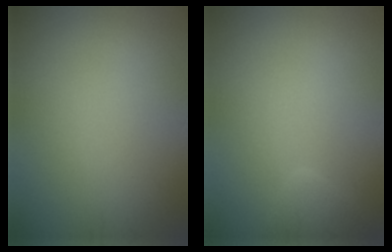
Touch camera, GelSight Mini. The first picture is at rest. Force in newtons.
{"total": 1.6, "press": 1.6, "slide": 0.1}